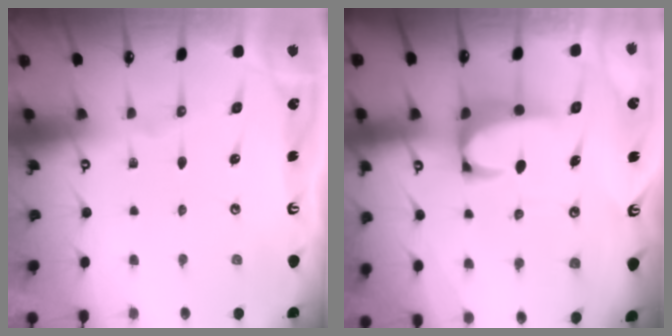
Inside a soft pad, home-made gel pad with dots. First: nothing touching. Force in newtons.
{"total": 3.6, "press": 3.5, "slide": 1.0}